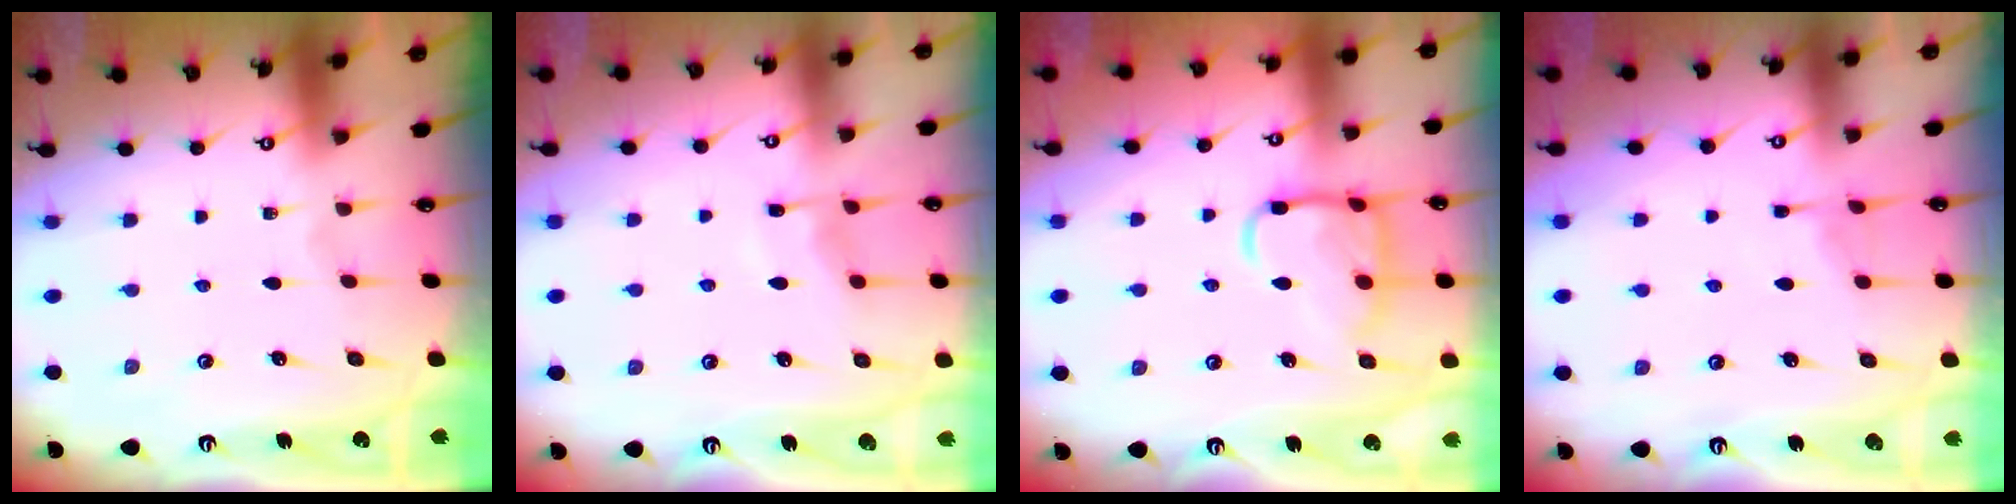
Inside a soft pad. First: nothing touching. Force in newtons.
{"total": 5.3, "press": 5.3, "slide": 0.4}
{"total": 14.0, "press": 14.0, "slide": 1.2}
{"total": 3.6, "press": 3.5, "slide": 0.5}